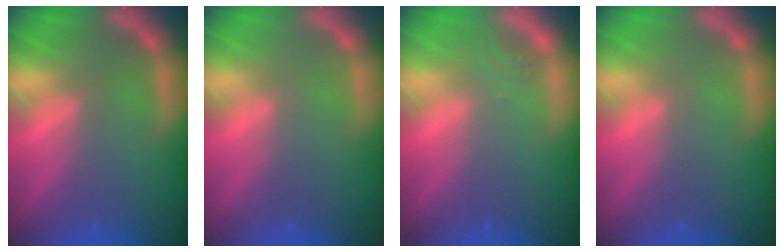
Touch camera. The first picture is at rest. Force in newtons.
{"total": 0.0}
{"total": 1.0}
{"total": 0.0}